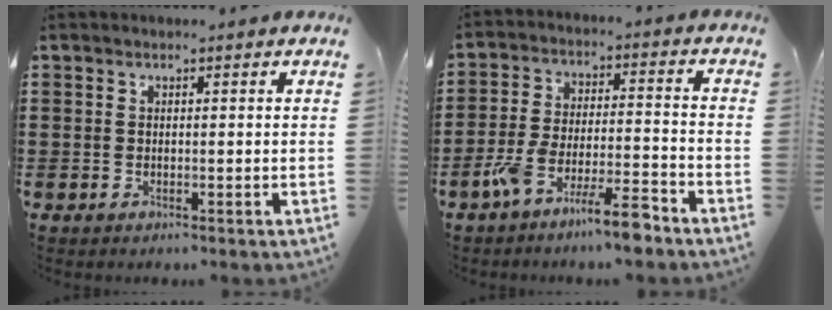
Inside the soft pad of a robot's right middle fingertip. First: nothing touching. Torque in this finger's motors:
{"motor_torque": [1.55, -0.59, 0.61, 0.21]}